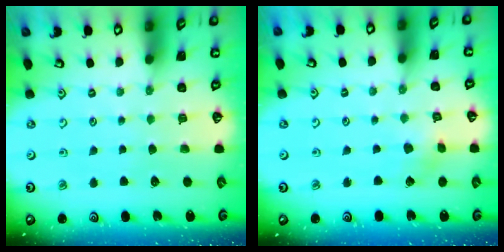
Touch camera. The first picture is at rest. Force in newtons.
{"total": 2.3, "press": 2.2, "slide": 0.3}